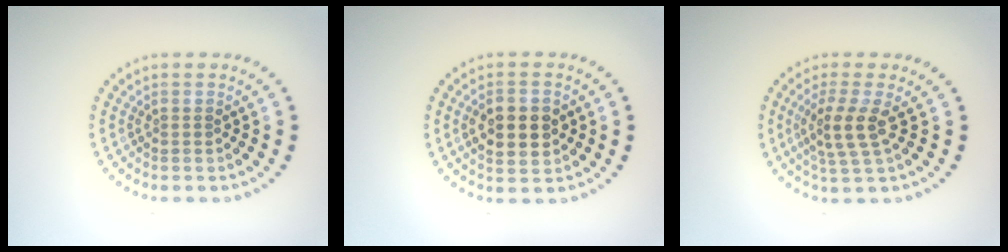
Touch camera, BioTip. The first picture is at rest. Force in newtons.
{"total": 4.4, "press": 4.4, "slide": 0.2}
{"total": 3.2, "press": 2.8, "slide": 1.5}